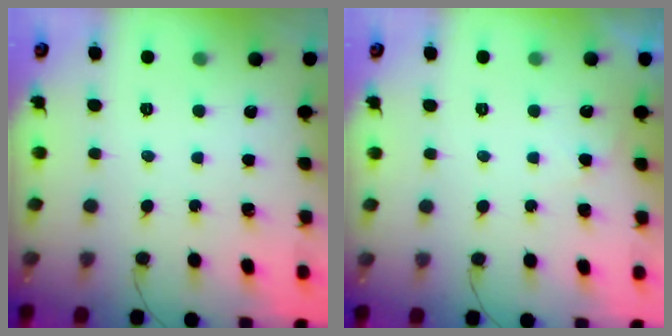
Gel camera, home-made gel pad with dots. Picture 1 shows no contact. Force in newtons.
{"total": 3.2, "press": 3.2, "slide": 0.0}